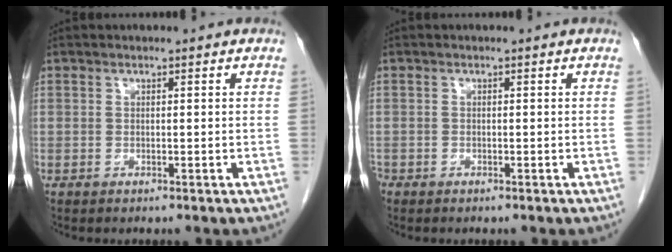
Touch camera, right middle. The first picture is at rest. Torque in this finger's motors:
{"motor_torque": [0.21, -0.20, 0.01, -0.03]}